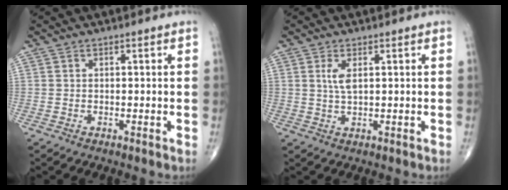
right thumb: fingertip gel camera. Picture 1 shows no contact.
{"total": 2.9, "force": [1.0, 0.9, 2.6], "torque": [-0.058, -0.003, 0.024]}